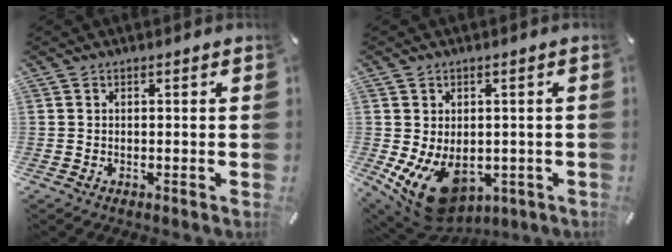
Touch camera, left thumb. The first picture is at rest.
{"total": 12.8, "force": [-4.1, 8.9, 8.2], "torque": [-0.139, 0.007, -0.063]}